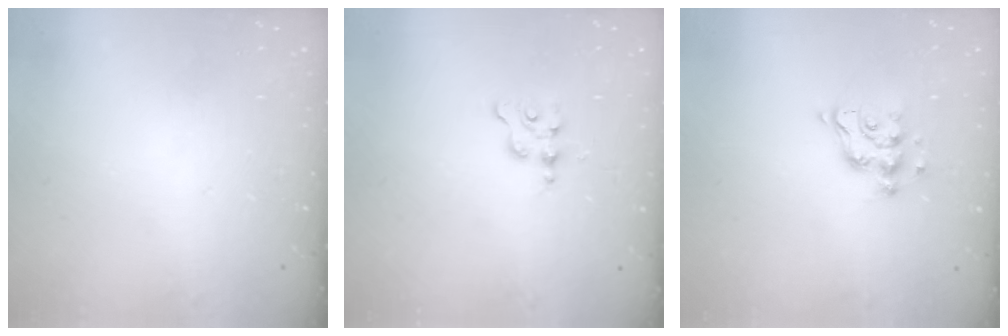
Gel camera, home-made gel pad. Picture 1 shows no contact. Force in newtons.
{"total": 2.5, "press": 2.5, "slide": 0.3}
{"total": 8.5, "press": 8.5, "slide": 0.6}